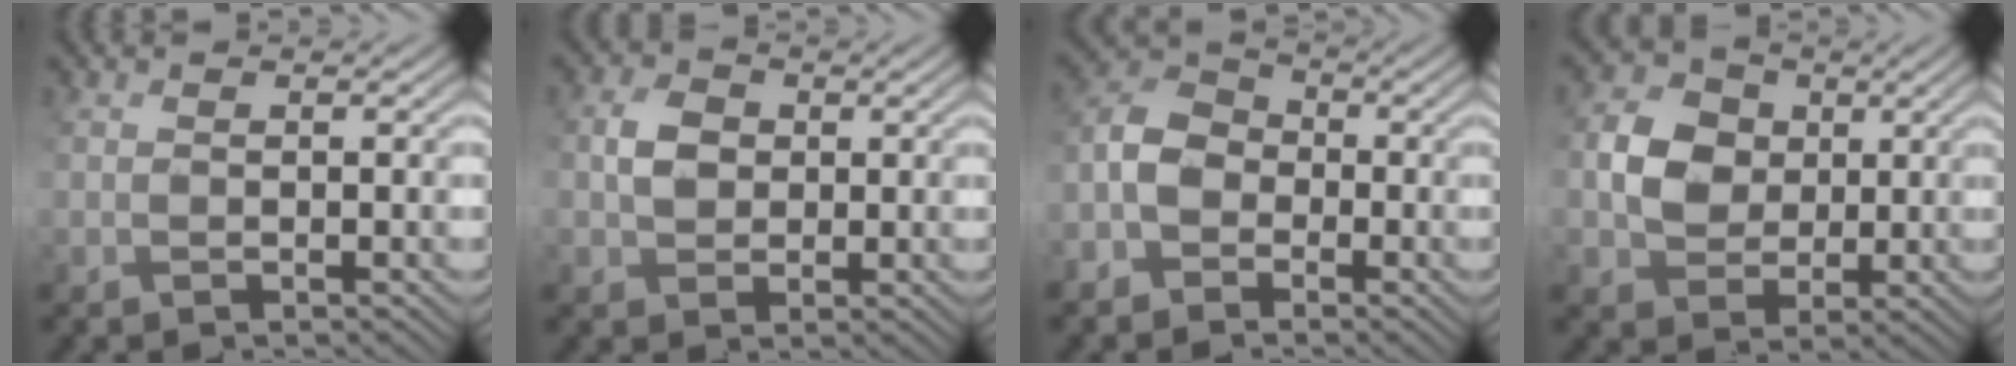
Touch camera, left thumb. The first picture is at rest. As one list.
[{"total": 2.9, "force": [0.9, 2.5, 1.0], "torque": [-0.024, 0.013, 0.012]}, {"total": 5.3, "force": [-2.3, 4.0, 2.5], "torque": [-0.071, 0.008, -0.062]}, {"total": 5.5, "force": [1.3, 4.9, 2.3], "torque": [-0.050, 0.017, 0.018]}]